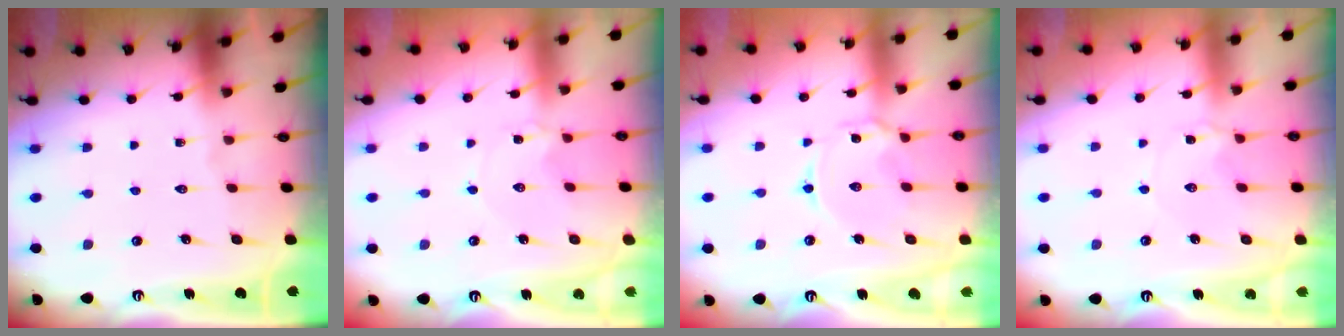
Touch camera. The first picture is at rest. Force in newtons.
{"total": 1.8, "press": 1.8, "slide": 0.2}
{"total": 3.0, "press": 3.0, "slide": 0.3}
{"total": 2.5, "press": 2.5, "slide": 0.3}